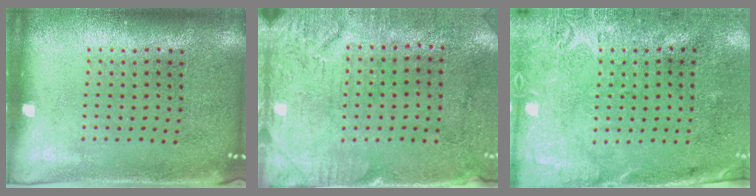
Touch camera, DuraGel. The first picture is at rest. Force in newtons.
{"total": 3.2, "press": 2.6, "slide": 1.9}
{"total": 2.9, "press": 2.2, "slide": 1.8}